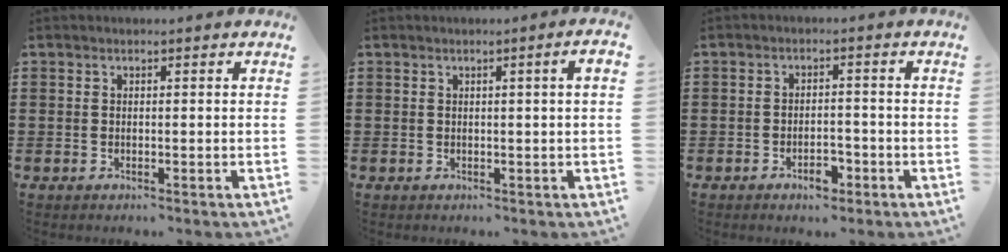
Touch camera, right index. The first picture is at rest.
{"total": 1.4, "force": [0.3, -0.2, 1.3], "torque": [-0.022, -0.003, 0.003]}
{"total": 3.5, "force": [-2.0, 1.6, 2.4], "torque": [-0.042, 0.004, -0.037]}